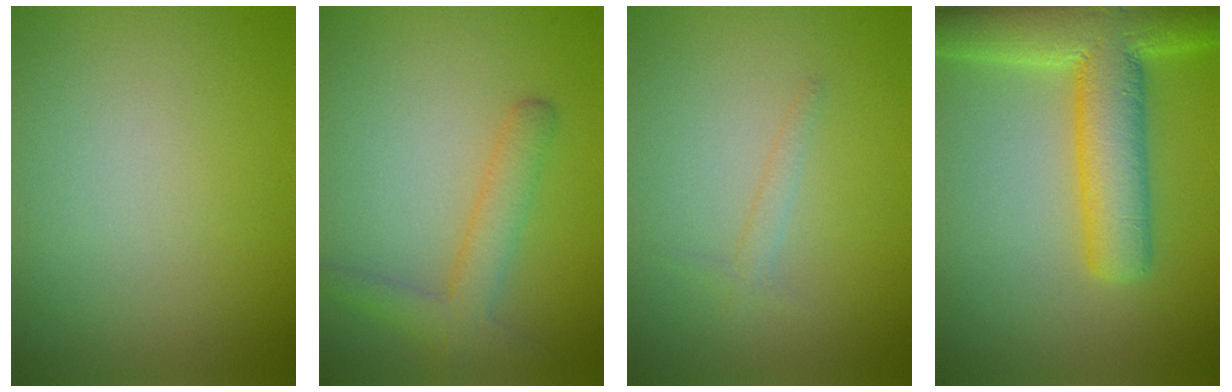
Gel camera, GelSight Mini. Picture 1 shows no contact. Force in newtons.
{"total": 3.0, "press": 3.0, "slide": 0.2}
{"total": 1.0, "press": 1.0, "slide": 0.0}
{"total": 8.9, "press": 8.9, "slide": 0.4}